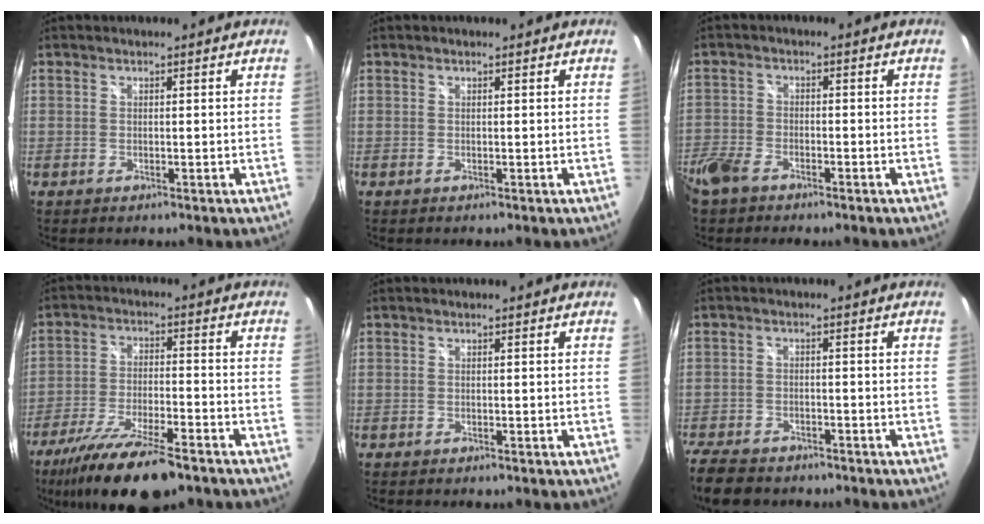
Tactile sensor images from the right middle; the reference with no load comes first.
{"total": 0.0}
{"total": 7.8, "force": [-5.7, 3.8, 3.8], "torque": [-0.104, -0.017, -0.116]}
{"total": 15.9, "force": [-11.9, 3.3, 9.9], "torque": [-0.200, -0.036, -0.207]}
{"total": 0.0}
{"total": 10.0, "force": [-8.1, 4.4, 3.9], "torque": [-0.121, -0.018, -0.145]}